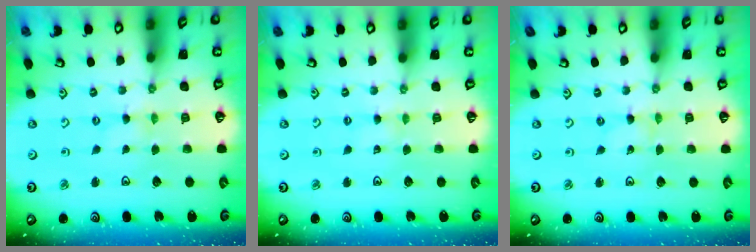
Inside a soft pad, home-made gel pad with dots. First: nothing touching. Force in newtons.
{"total": 1.5, "press": 1.5, "slide": 0.3}
{"total": 0.0}